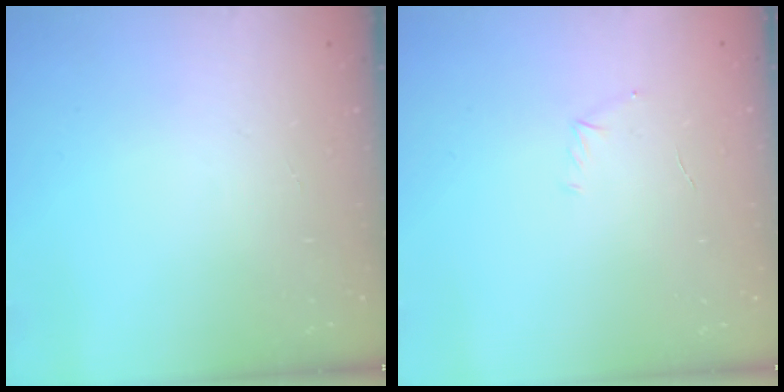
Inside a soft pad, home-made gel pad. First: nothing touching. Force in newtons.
{"total": 4.7, "press": 4.5, "slide": 1.3}